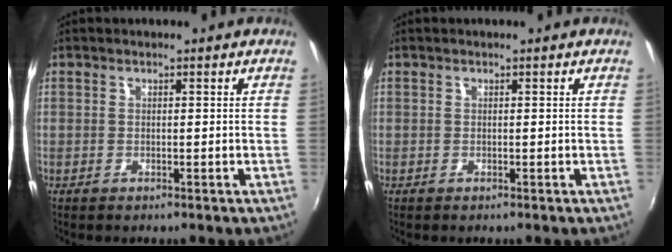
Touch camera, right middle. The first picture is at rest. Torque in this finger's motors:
{"motor_torque": [0.00, 0.00, 0.00, 0.00]}